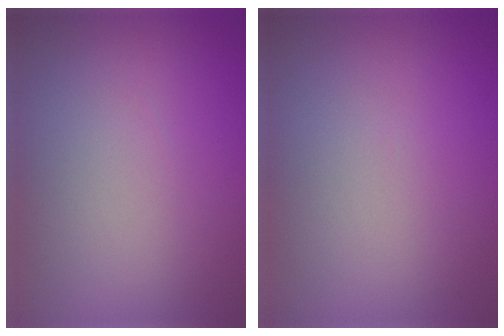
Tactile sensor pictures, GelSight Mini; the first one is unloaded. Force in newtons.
{"total": 0.0}